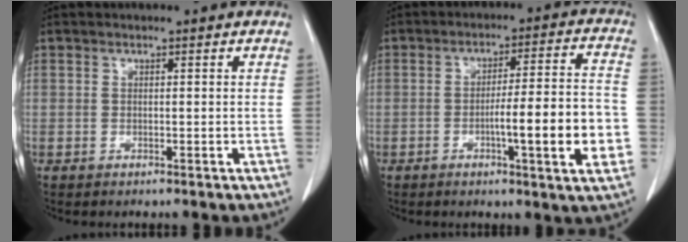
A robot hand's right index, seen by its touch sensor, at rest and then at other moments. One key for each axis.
{"total": 12.5, "fx": -3.2, "fy": 0.8, "fz": 12.1, "tx": -0.172, "ty": 0.006, "tz": -0.048}